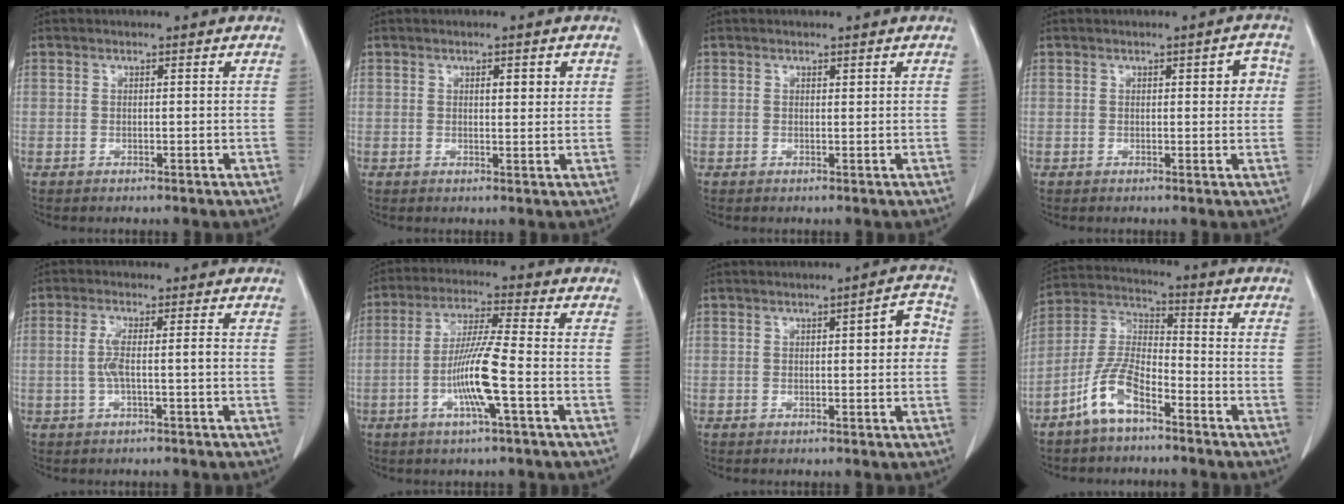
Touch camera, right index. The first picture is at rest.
{"total": 2.5, "force": [1.0, 0.7, 2.2], "torque": [-0.033, -0.002, 0.013]}
{"total": 0.0}
{"total": 3.0, "force": [0.6, 1.1, 2.7], "torque": [-0.025, 0.006, 0.004]}
{"total": 3.9, "force": [-0.6, 0.2, 3.8], "torque": [-0.080, 0.009, -0.010]}
{"total": 9.5, "force": [-2.7, -0.2, 9.0], "torque": [-0.177, -0.005, -0.055]}
{"total": 4.3, "force": [0.5, 1.1, 4.2], "torque": [-0.049, 0.013, 0.001]}
{"total": 9.1, "force": [-5.8, 3.2, 6.3], "torque": [-0.144, 0.006, -0.119]}